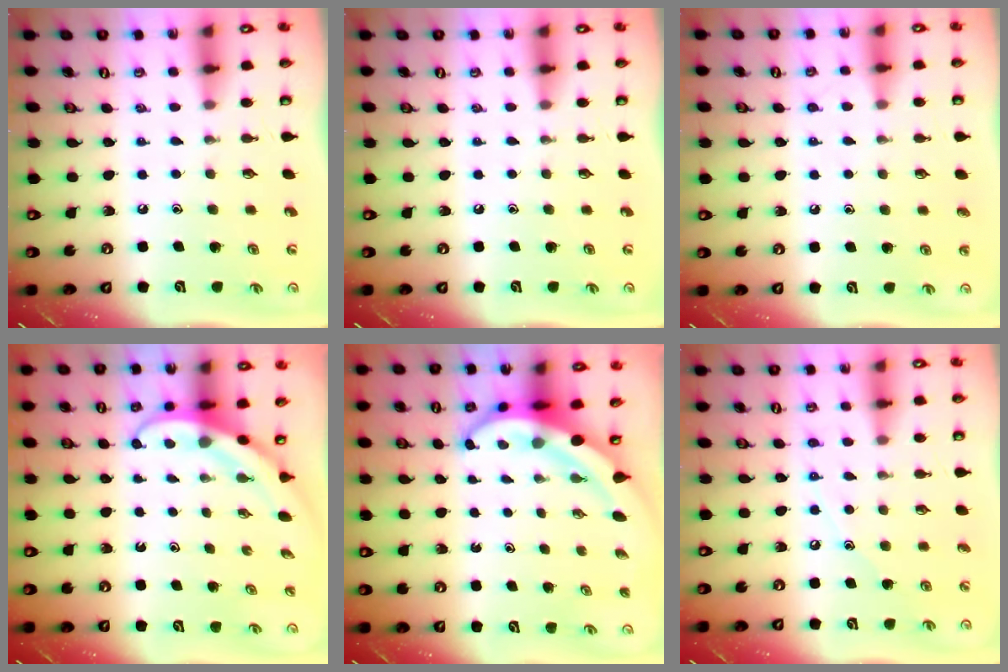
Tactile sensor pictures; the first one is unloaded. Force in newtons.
{"total": 0.0}
{"total": 5.9, "press": 5.8, "slide": 0.6}
{"total": 3.8, "press": 3.8, "slide": 0.3}
{"total": 6.2, "press": 6.0, "slide": 1.5}
{"total": 6.9, "press": 6.9, "slide": 0.5}